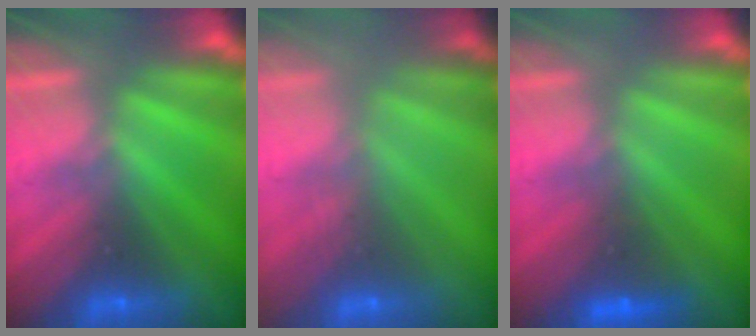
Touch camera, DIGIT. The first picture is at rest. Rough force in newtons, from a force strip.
{"total": 2.9}
{"total": 2.0}